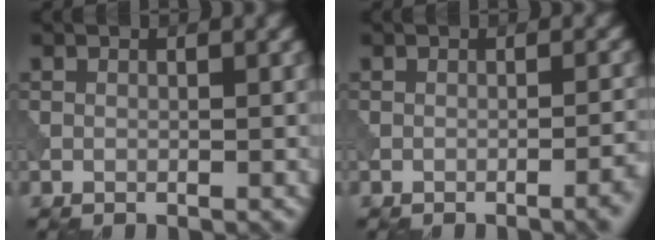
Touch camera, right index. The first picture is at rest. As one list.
[{"total": 2.4, "force": [-1.1, 0.6, 2.0], "torque": [-0.018, 0.007, -0.020]}]